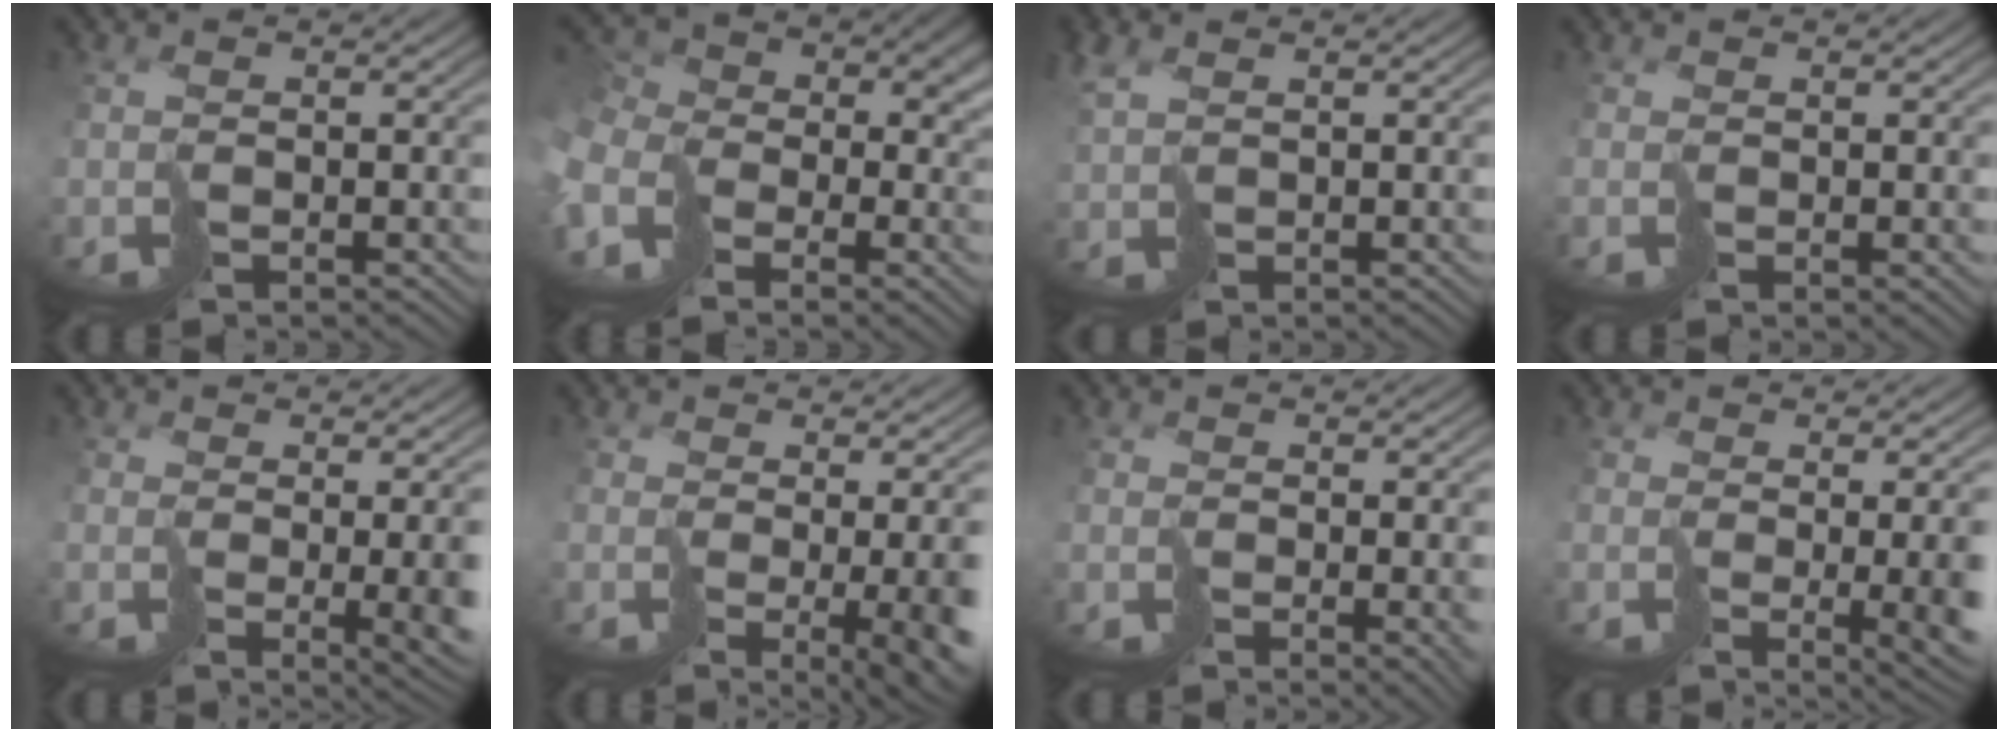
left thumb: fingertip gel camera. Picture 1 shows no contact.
{"total": 9.1, "force": [-4.1, 6.3, 5.2], "torque": [-0.142, -0.034, -0.079]}
{"total": 2.7, "force": [1.2, 1.4, 2.0], "torque": [-0.065, -0.003, 0.023]}
{"total": 1.2, "force": [0.3, -1.0, -0.7], "torque": [0.015, 0.001, 0.007]}
{"total": 5.3, "force": [-0.6, 0.9, 5.2], "torque": [-0.059, -0.022, 0.018]}
{"total": 8.6, "force": [-1.7, 2.4, 8.1], "torque": [-0.093, -0.040, 0.016]}
{"total": 1.8, "force": [-0.4, 0.3, 1.8], "torque": [-0.017, -0.014, 0.004]}
{"total": 6.6, "force": [-0.6, 1.4, 6.4], "torque": [-0.070, -0.022, 0.020]}